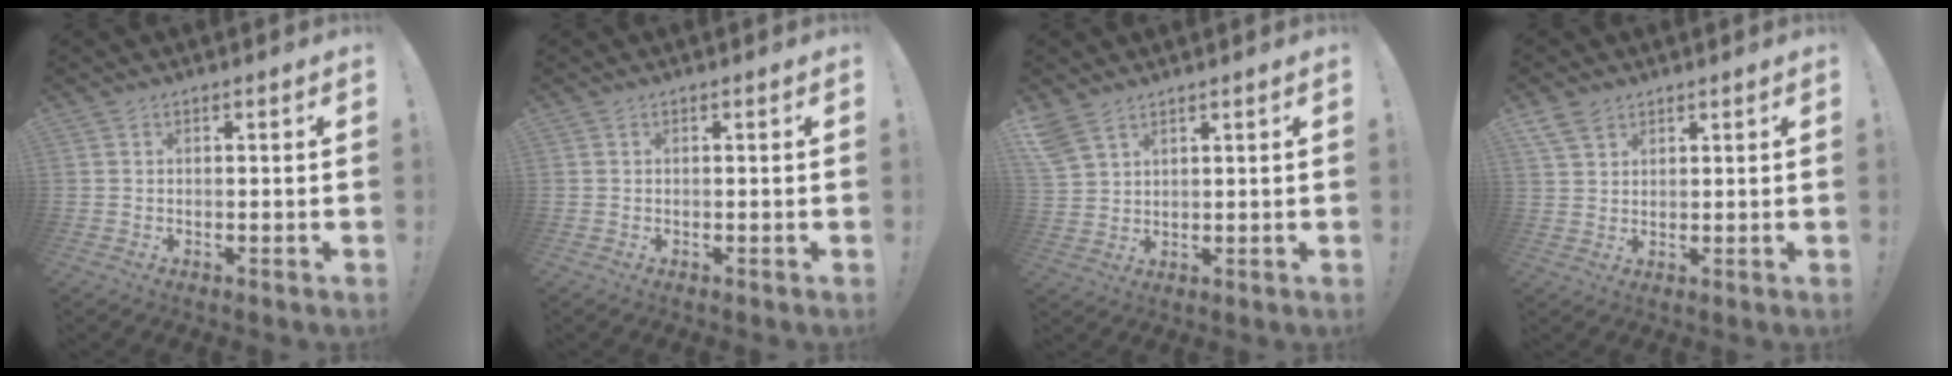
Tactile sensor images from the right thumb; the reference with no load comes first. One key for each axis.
{"total": 0.0}
{"total": 6.1, "fx": 4.4, "fy": 3.0, "fz": 2.8, "tx": -0.056, "ty": -0.015, "tz": 0.090}
{"total": 5.0, "fx": 3.4, "fy": 3.1, "fz": 2.0, "tx": -0.034, "ty": -0.014, "tz": 0.067}